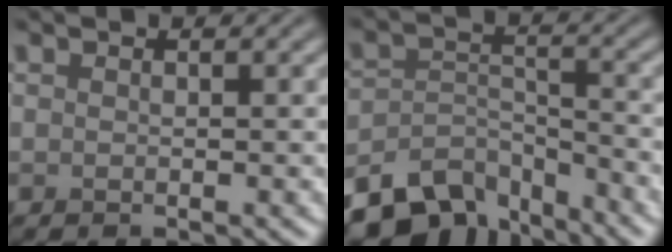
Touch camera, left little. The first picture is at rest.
{"total": 7.6, "force": [-5.9, 3.7, 3.1], "torque": [-0.050, -0.018, -0.104]}